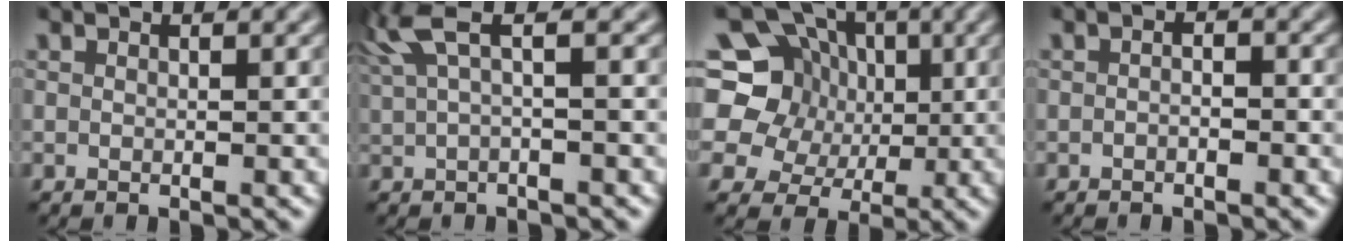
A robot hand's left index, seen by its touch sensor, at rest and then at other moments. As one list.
[{"total": 3.7, "force": [1.5, 0.7, 3.3], "torque": [-0.074, 0.014, 0.028]}, {"total": 13.1, "force": [2.9, 11.6, 5.4], "torque": [-0.143, 0.036, 0.035]}, {"total": 1.0, "force": [-0.6, 0.4, 0.7], "torque": [-0.015, -0.002, -0.012]}]